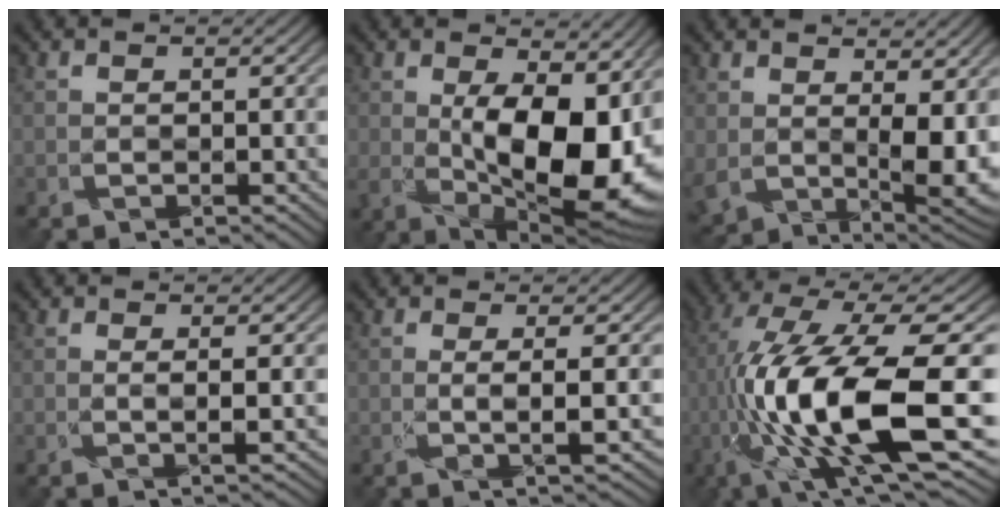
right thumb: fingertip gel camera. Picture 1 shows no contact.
{"total": 14.4, "force": [0.1, 7.5, 12.3], "torque": [-0.189, -0.021, 0.005]}
{"total": 8.7, "force": [1.7, 4.9, 7.0], "torque": [-0.143, -0.033, 0.050]}
{"total": 1.2, "force": [-0.1, 0.0, 1.2], "torque": [-0.014, 0.007, -0.007]}
{"total": 2.1, "force": [-0.2, -0.1, 2.1], "torque": [-0.034, 0.005, -0.005]}
{"total": 17.2, "force": [-4.1, 5.3, 15.9], "torque": [-0.306, 0.002, -0.063]}